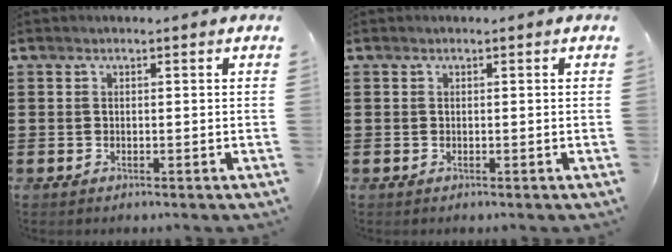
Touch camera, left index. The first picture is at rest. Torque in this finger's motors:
{"motor_torque": [0.00, 0.00, 0.00, -0.01]}